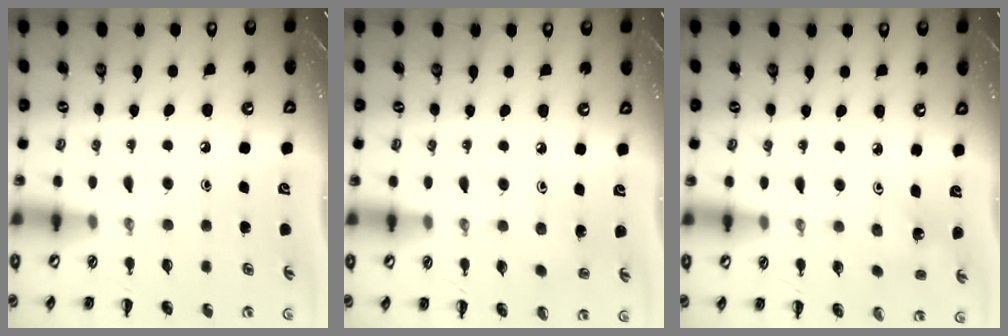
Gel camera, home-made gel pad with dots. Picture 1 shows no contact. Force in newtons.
{"total": 1.3, "press": 1.2, "slide": 0.6}
{"total": 1.6, "press": 1.5, "slide": 0.7}